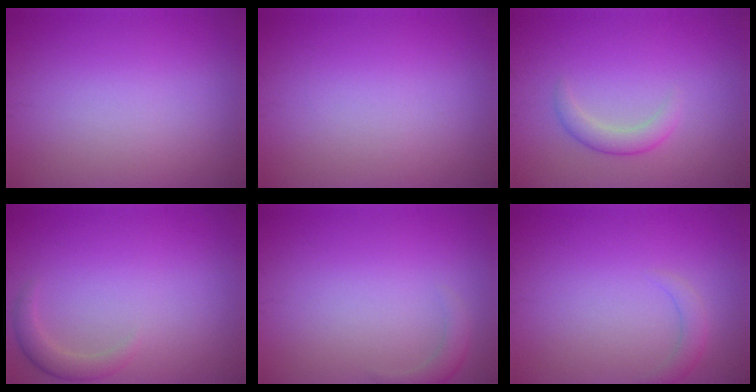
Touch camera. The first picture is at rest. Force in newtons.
{"total": 0.0}
{"total": 2.0, "press": 2.0, "slide": 0.1}
{"total": 1.9, "press": 1.9, "slide": 0.3}
{"total": 1.6, "press": 1.6, "slide": 0.3}
{"total": 1.4, "press": 1.4, "slide": 0.2}